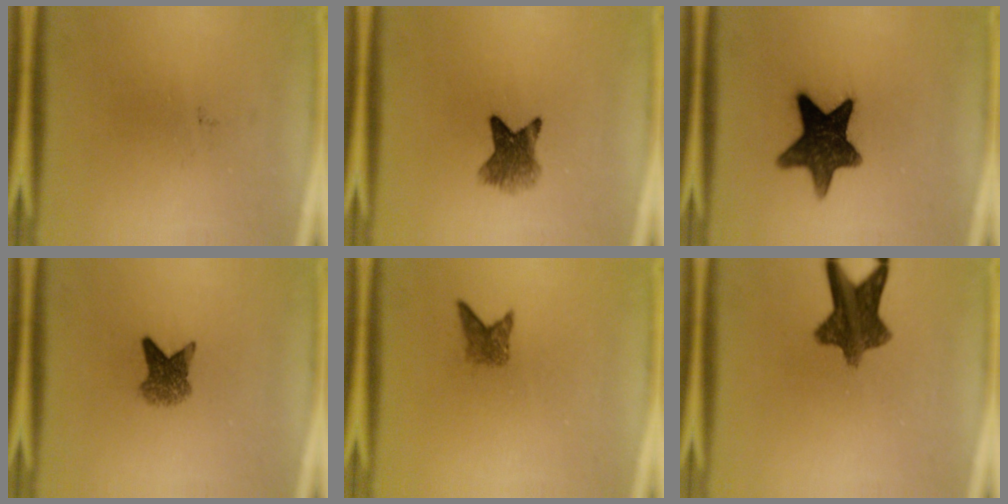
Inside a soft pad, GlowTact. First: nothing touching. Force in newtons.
{"total": 5.5}
{"total": 12.7}
{"total": 4.0}
{"total": 2.1}
{"total": 9.6}